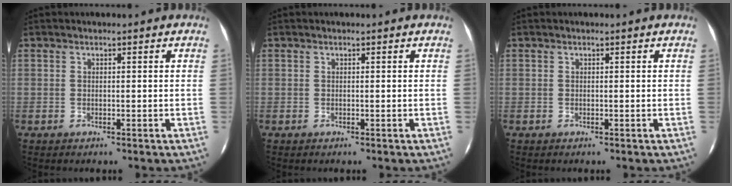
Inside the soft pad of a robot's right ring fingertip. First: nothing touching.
{"total": 0.0}
{"total": 0.0}